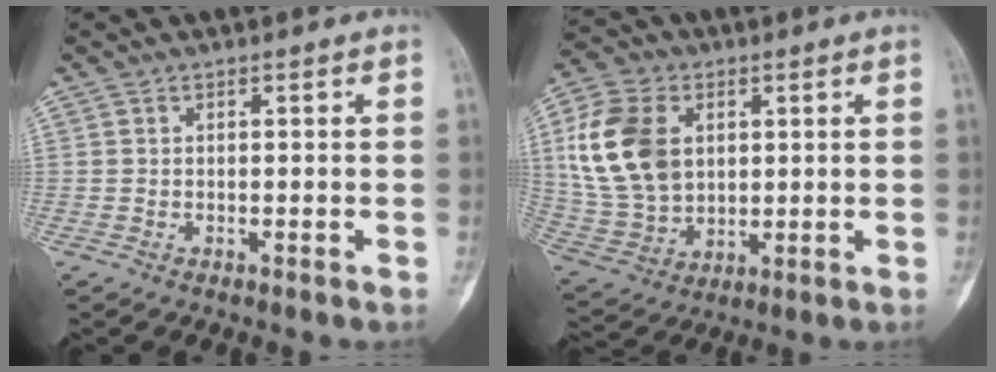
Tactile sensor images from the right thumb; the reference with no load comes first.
{"total": 16.5, "force": [3.8, 11.6, 11.1], "torque": [-0.209, -0.002, 0.080]}